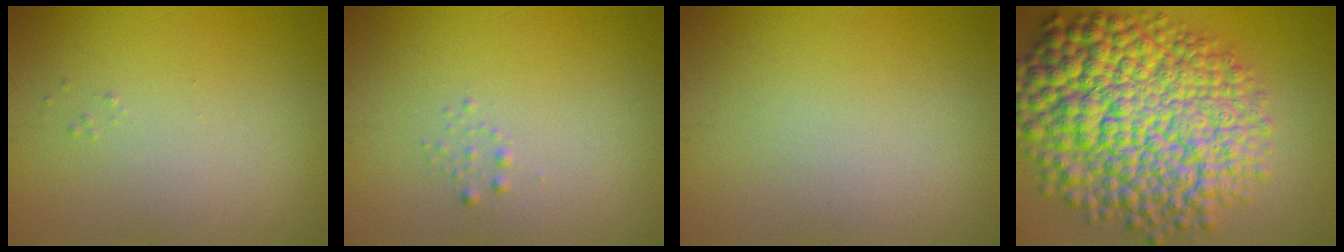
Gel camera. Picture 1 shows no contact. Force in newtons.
{"total": 0.6, "press": 0.6, "slide": 0.1}
{"total": 0.0}
{"total": 15.8, "press": 15.8, "slide": 0.3}